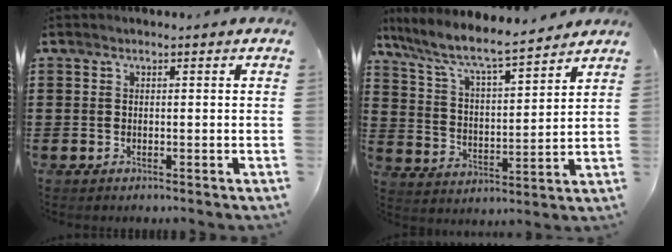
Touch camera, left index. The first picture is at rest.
{"total": 7.5, "force": [6.5, 0.6, 3.8], "torque": [-0.101, -0.039, 0.106]}